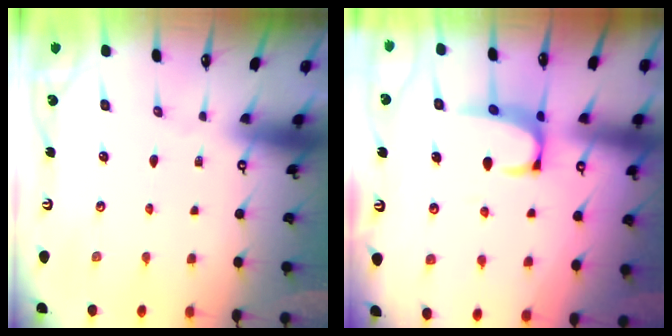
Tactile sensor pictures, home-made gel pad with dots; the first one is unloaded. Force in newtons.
{"total": 2.5, "press": 2.4, "slide": 0.8}